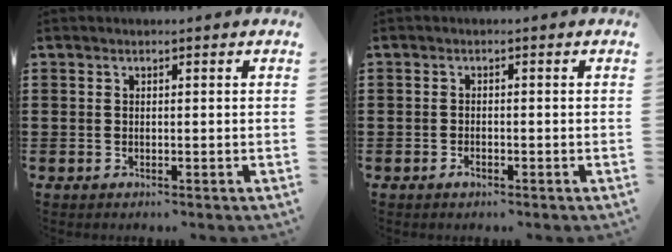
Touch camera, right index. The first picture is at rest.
{"total": 1.0, "force": [-0.6, 0.5, 0.6], "torque": [-0.012, -0.003, -0.010]}